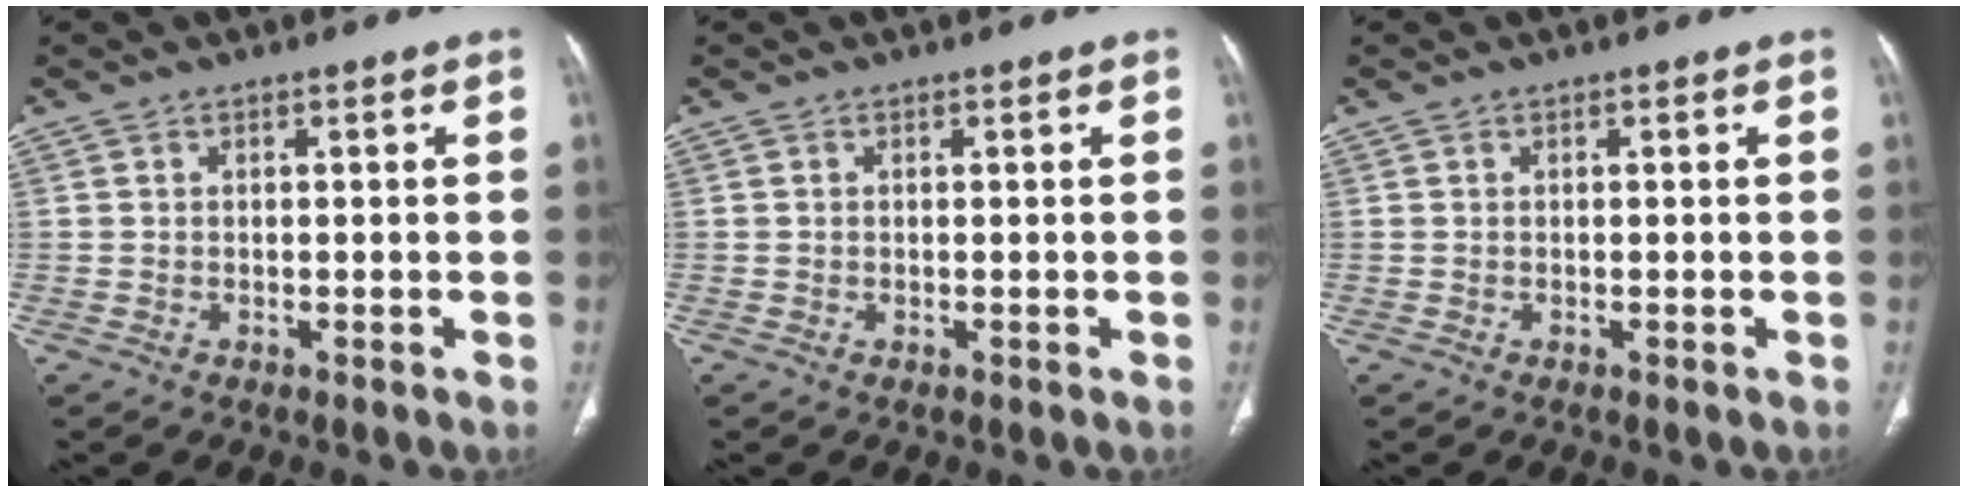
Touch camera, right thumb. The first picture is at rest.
{"total": 0.0}
{"total": 0.0}